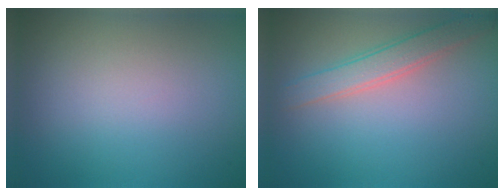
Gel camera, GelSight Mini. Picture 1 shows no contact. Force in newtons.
{"total": 2.7, "press": 2.7, "slide": 0.1}